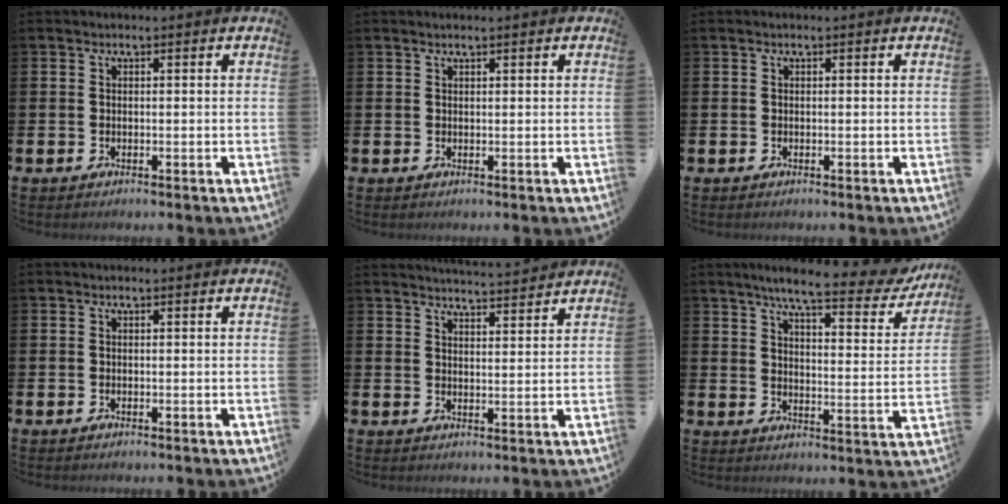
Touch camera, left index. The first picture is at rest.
{"total": 0.9, "force": [0.8, 0.1, 0.3], "torque": [0.008, -0.003, 0.011]}
{"total": 0.0}
{"total": 0.0}
{"total": 4.3, "force": [4.3, -0.3, 0.0], "torque": [-0.004, -0.032, 0.075]}
{"total": 7.6, "force": [6.6, 1.0, 3.5], "torque": [-0.069, -0.046, 0.105]}